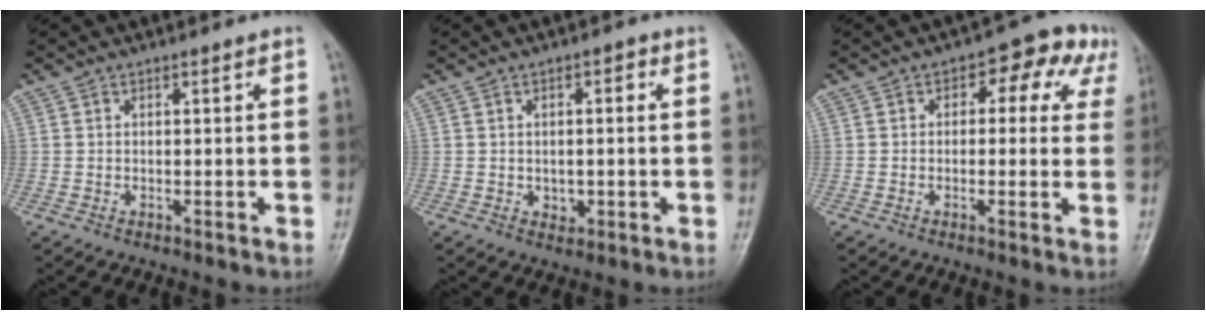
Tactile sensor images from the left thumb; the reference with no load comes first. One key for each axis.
{"total": 3.2, "fx": 0.0, "fy": 2.6, "fz": 1.9, "tx": -0.006, "ty": 0.001, "tz": 0.000}
{"total": 8.1, "fx": 2.8, "fy": 5.2, "fz": 5.5, "tx": -0.012, "ty": 0.016, "tz": 0.021}